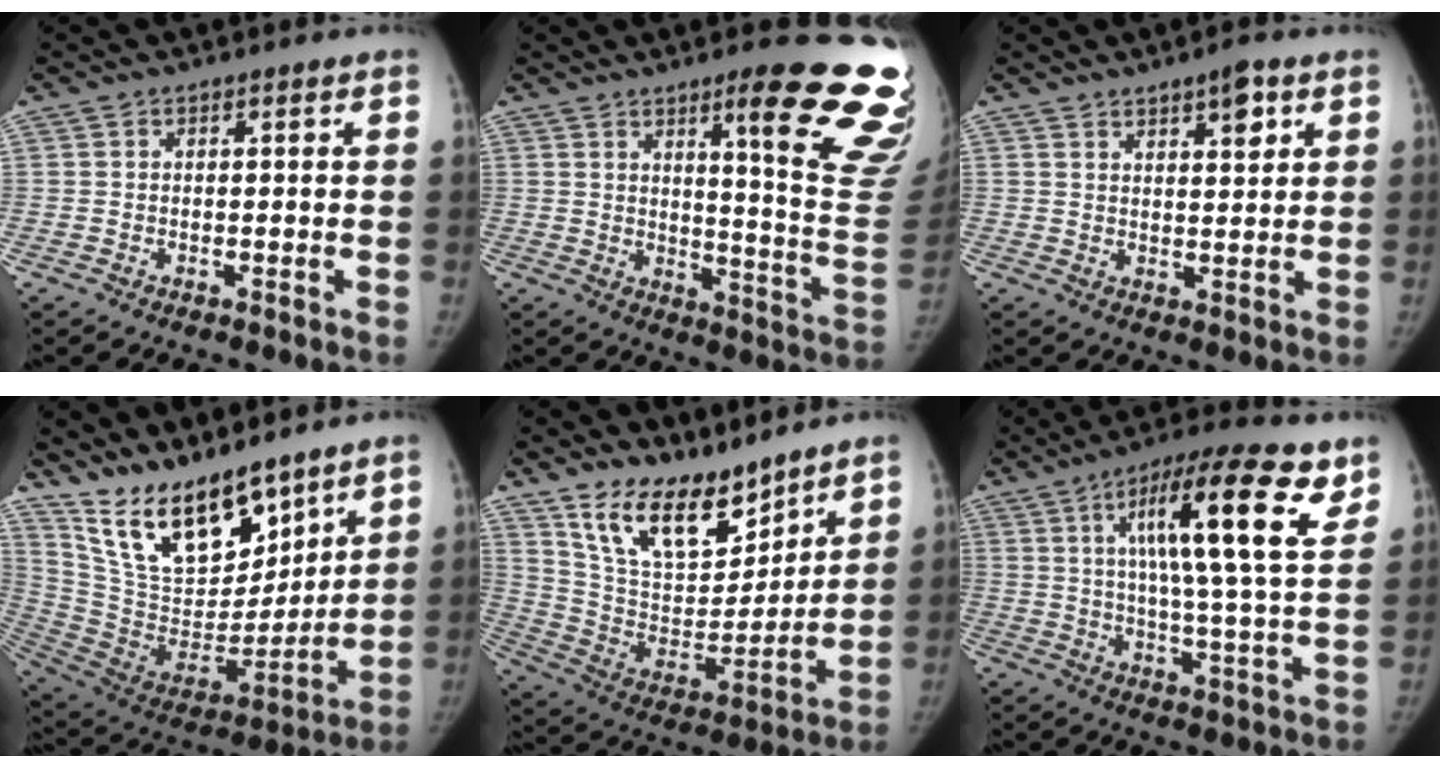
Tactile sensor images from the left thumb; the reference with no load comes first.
{"total": 23.0, "force": [13.1, 3.5, 18.6], "torque": [-0.173, -0.070, 0.174]}
{"total": 5.3, "force": [3.0, 1.9, 3.9], "torque": [-0.045, -0.016, 0.043]}
{"total": 20.3, "force": [15.1, 8.4, 10.6], "torque": [-0.139, -0.088, 0.283]}
{"total": 17.9, "force": [13.3, 8.2, 8.7], "torque": [-0.104, -0.077, 0.247]}
{"total": 19.4, "force": [8.7, 4.2, 16.8], "torque": [-0.239, -0.019, 0.130]}